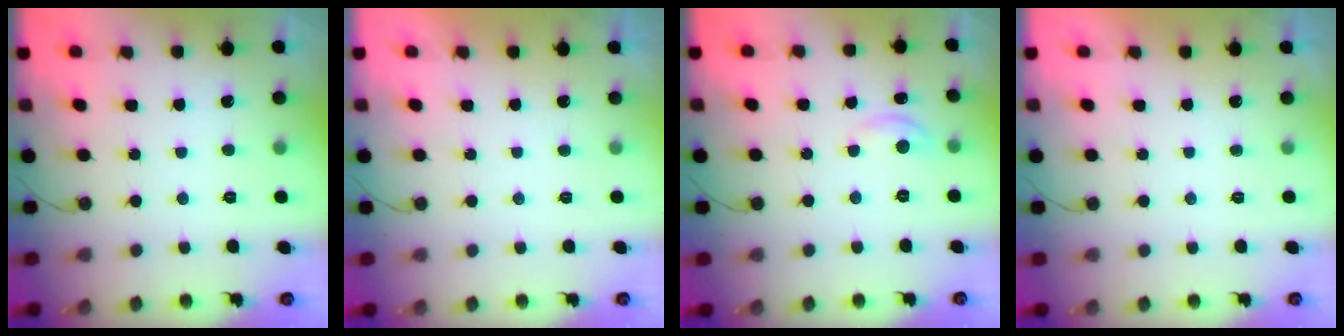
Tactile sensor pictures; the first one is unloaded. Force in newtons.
{"total": 0.0}
{"total": 2.9, "press": 2.8, "slide": 0.3}
{"total": 0.0}